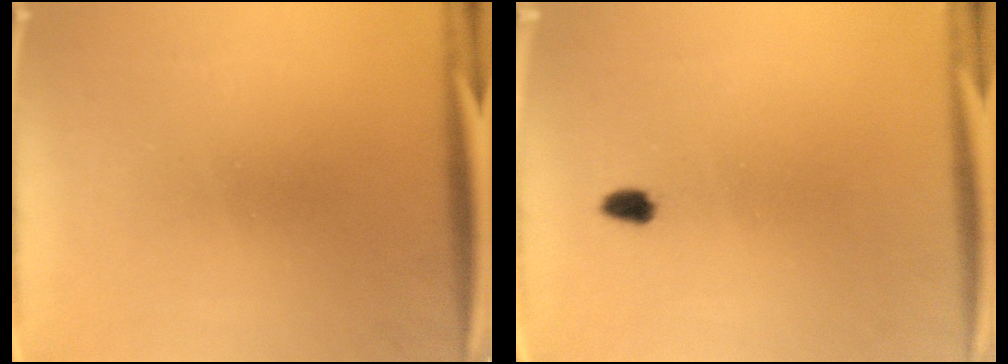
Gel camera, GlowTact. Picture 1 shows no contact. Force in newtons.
{"total": 1.4}